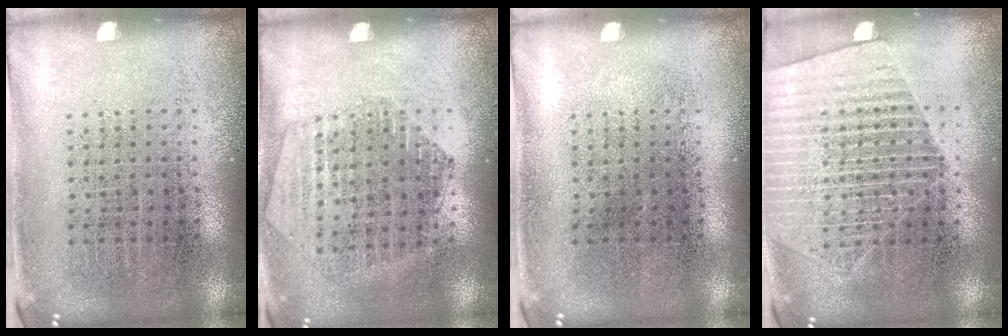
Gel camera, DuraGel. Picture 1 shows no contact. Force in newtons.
{"total": 1.4, "press": 1.3, "slide": 0.4}
{"total": 0.0}
{"total": 1.8, "press": 1.6, "slide": 0.9}